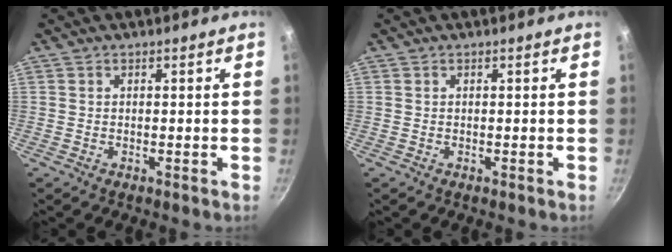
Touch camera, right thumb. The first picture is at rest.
{"total": 0.0}